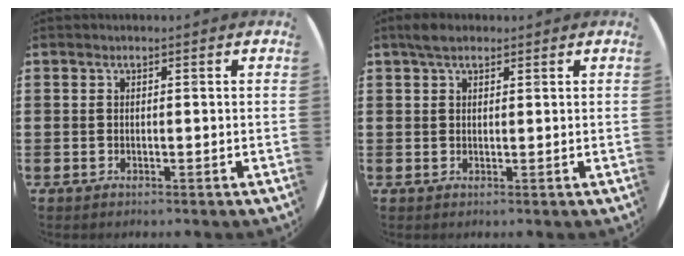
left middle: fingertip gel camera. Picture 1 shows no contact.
{"total": 2.5, "force": [1.8, 1.1, 1.3], "torque": [-0.020, 0.005, 0.030]}